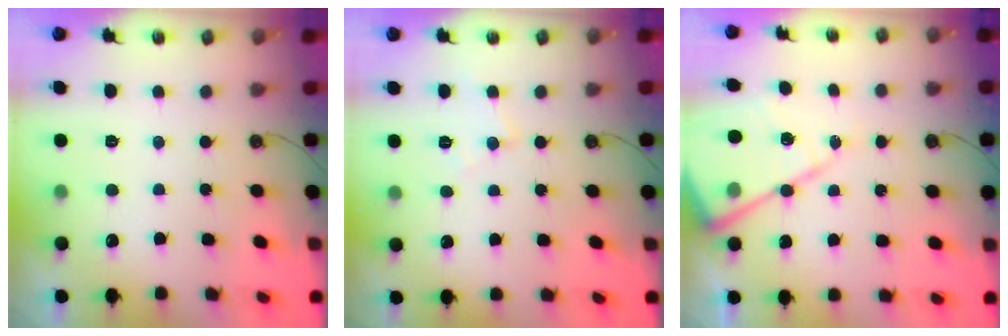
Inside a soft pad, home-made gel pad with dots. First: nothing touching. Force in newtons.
{"total": 6.6, "press": 6.6, "slide": 0.3}
{"total": 16.5, "press": 16.4, "slide": 1.6}